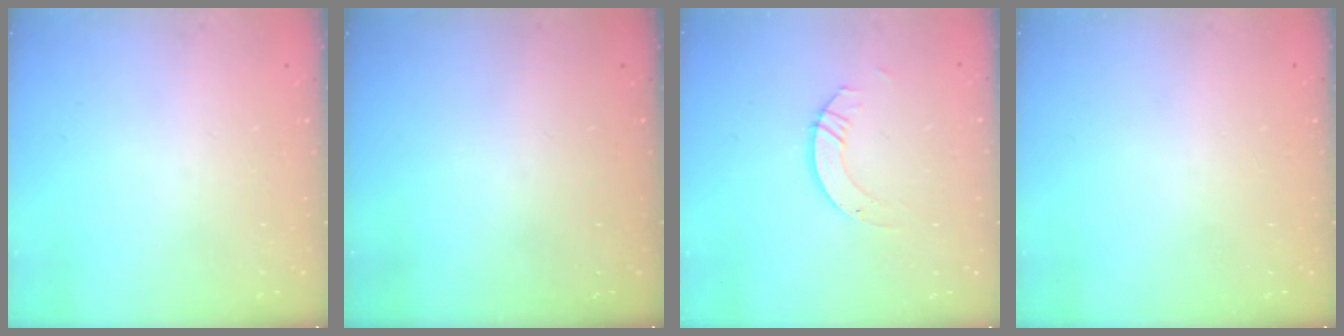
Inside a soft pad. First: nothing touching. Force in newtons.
{"total": 0.0}
{"total": 4.4, "press": 4.4, "slide": 0.0}
{"total": 0.0}